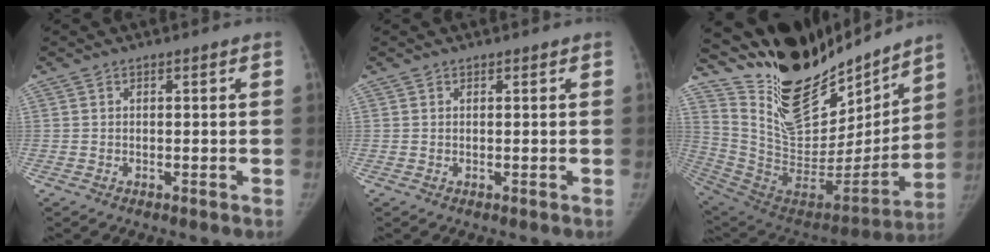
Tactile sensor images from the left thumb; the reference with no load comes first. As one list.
[{"total": 0.0}, {"total": 29.2, "force": [22.6, 12.4, 13.6], "torque": [-0.195, -0.111, 0.383]}]